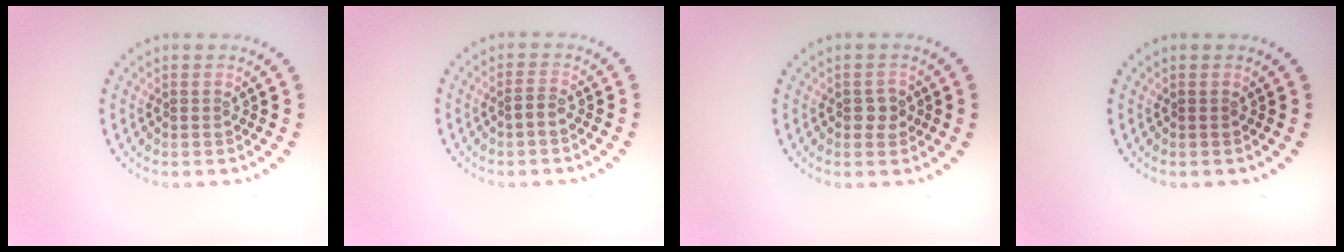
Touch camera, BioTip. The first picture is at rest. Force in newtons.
{"total": 0.9, "press": 0.8, "slide": 0.5}
{"total": 1.4, "press": 1.4, "slide": 0.2}
{"total": 0.0}